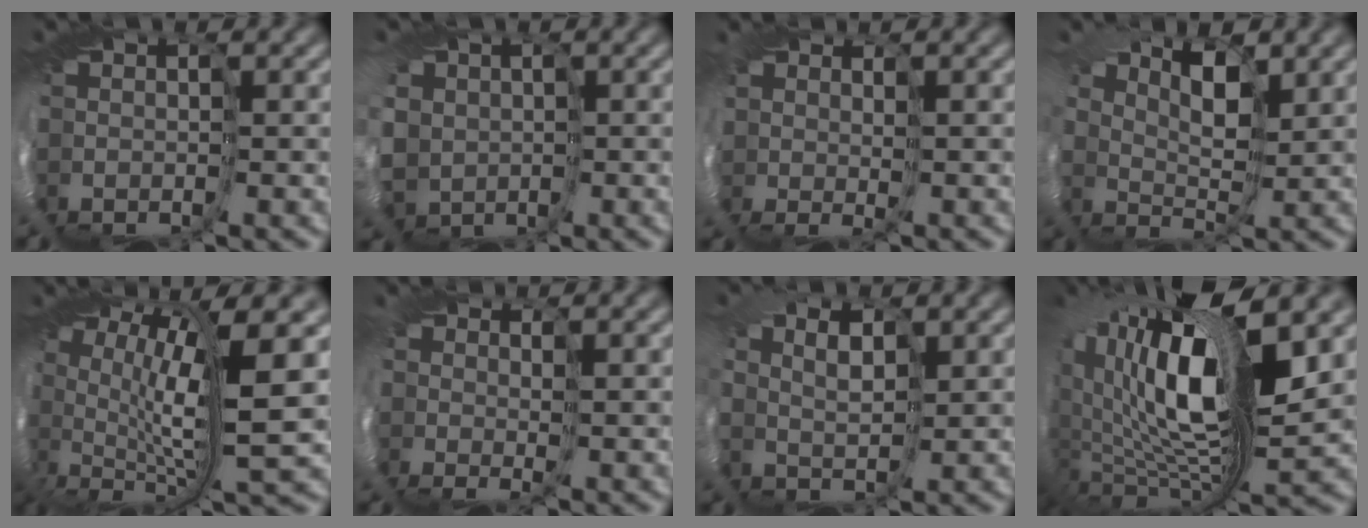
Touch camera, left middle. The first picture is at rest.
{"total": 11.9, "force": [-1.3, 10.0, 6.2], "torque": [-0.173, -0.037, -0.052]}
{"total": 1.7, "force": [1.2, 1.1, 0.6], "torque": [-0.016, 0.000, 0.024]}
{"total": 3.7, "force": [3.3, 0.7, 1.5], "torque": [-0.034, 0.014, 0.048]}
{"total": 8.4, "force": [0.8, 2.3, 8.0], "torque": [-0.172, -0.017, 0.008]}
{"total": 2.0, "force": [0.4, 1.5, 1.3], "torque": [-0.026, 0.002, 0.007]}
{"total": 4.6, "force": [2.9, 2.8, 2.2], "torque": [-0.039, 0.026, 0.036]}
{"total": 15.3, "force": [4.7, 5.7, 13.3], "torque": [-0.261, 0.000, 0.095]}